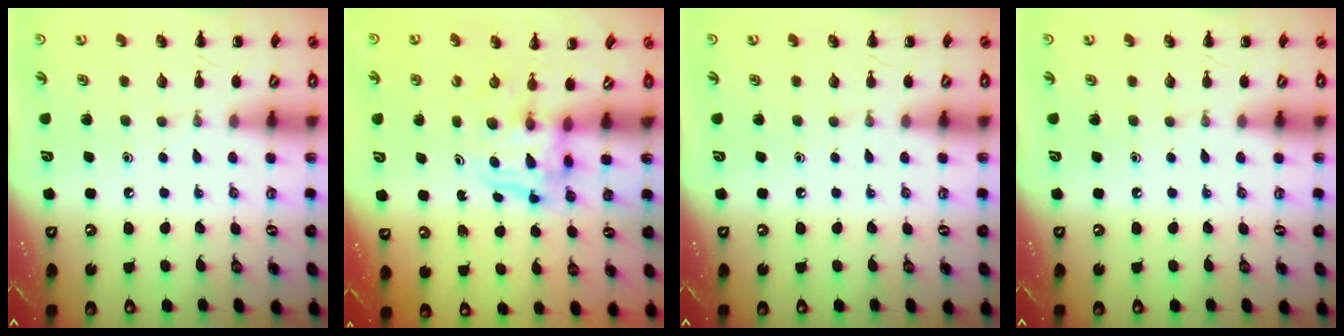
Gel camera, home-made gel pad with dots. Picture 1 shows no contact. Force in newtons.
{"total": 3.3, "press": 3.3, "slide": 0.2}
{"total": 0.0}
{"total": 0.0}